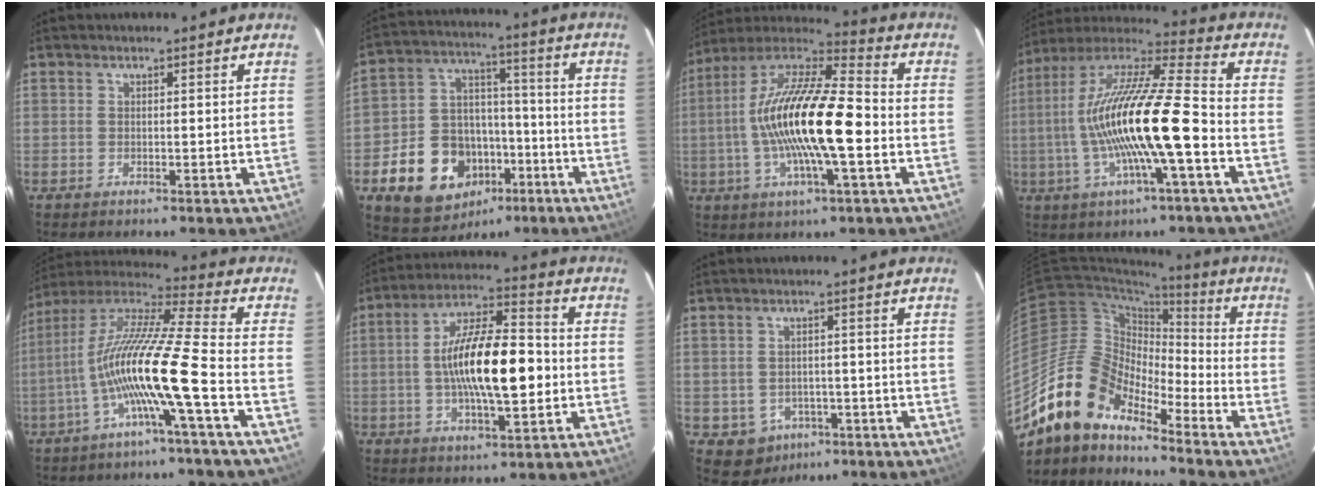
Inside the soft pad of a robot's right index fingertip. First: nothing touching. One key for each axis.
{"total": 16.8, "fx": -7.4, "fy": 13.0, "fz": 7.7, "tx": -0.175, "ty": 0.049, "tz": -0.090}
{"total": 20.7, "fx": -2.9, "fy": 4.9, "fz": 19.9, "tx": -0.371, "ty": -0.001, "tz": -0.066}
{"total": 19.8, "fx": -4.2, "fy": 2.4, "fz": 19.2, "tx": -0.354, "ty": -0.007, "tz": -0.082}
{"total": 15.4, "fx": -5.0, "fy": -0.7, "fz": 14.6, "tx": -0.258, "ty": -0.006, "tz": -0.102}
{"total": 16.2, "fx": -1.4, "fy": 5.4, "fz": 15.3, "tx": -0.269, "ty": 0.013, "tz": -0.027}
{"total": 6.1, "fx": -3.0, "fy": 5.2, "fz": 1.4, "tx": -0.038, "ty": 0.012, "tz": -0.028}
{"total": 16.5, "fx": -13.6, "fy": 6.3, "fz": 6.8, "tx": -0.126, "ty": 0.003, "tz": -0.262}